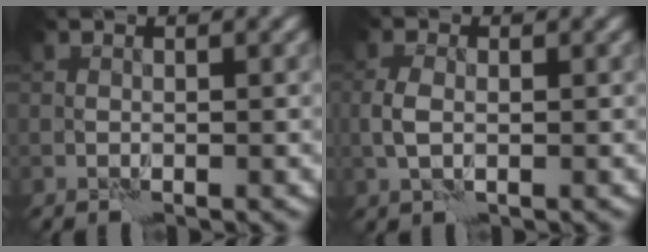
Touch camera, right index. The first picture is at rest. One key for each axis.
{"total": 1.8, "fx": 0.1, "fy": 1.0, "fz": 1.5, "tx": -0.036, "ty": 0.000, "tz": 0.000}